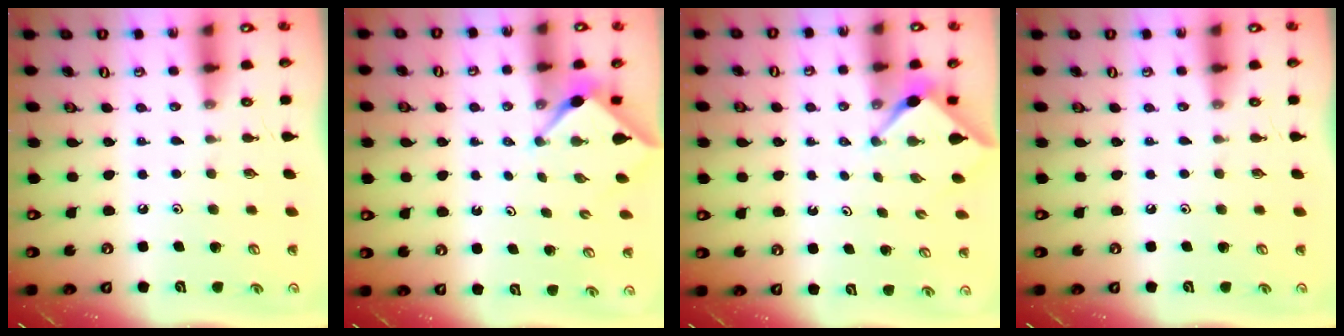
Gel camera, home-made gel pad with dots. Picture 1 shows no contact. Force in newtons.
{"total": 3.1, "press": 3.1, "slide": 0.3}
{"total": 2.9, "press": 2.9, "slide": 0.3}
{"total": 0.0}